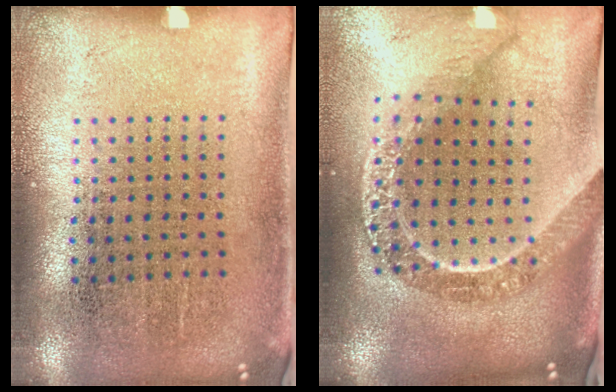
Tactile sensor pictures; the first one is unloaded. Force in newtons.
{"total": 2.7, "press": 2.2, "slide": 1.6}